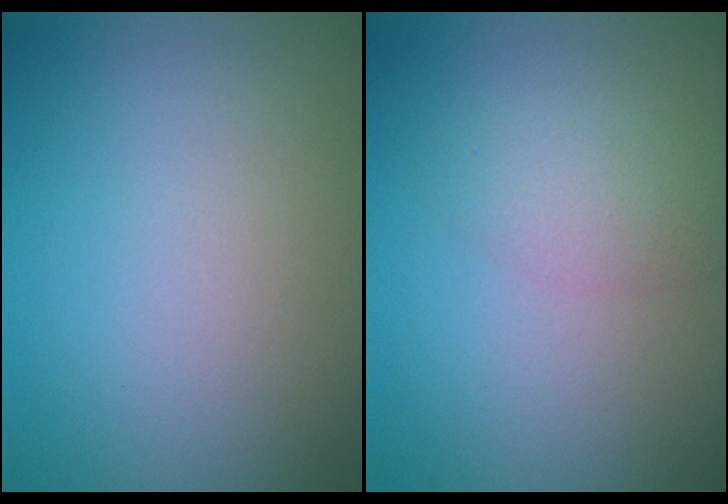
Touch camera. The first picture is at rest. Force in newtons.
{"total": 2.1, "press": 2.1, "slide": 0.0}